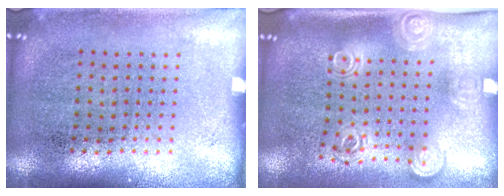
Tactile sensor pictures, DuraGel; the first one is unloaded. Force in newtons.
{"total": 1.8, "press": 1.3, "slide": 1.2}